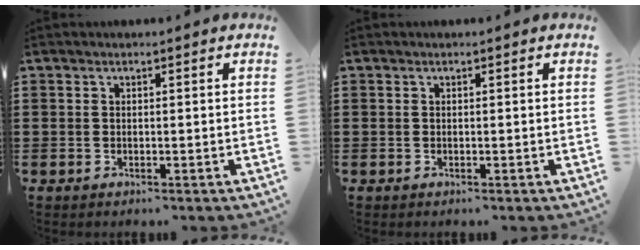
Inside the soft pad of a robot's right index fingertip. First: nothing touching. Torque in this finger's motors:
{"motor_torque": [1.34, 0.79, 0.00, 0.00]}